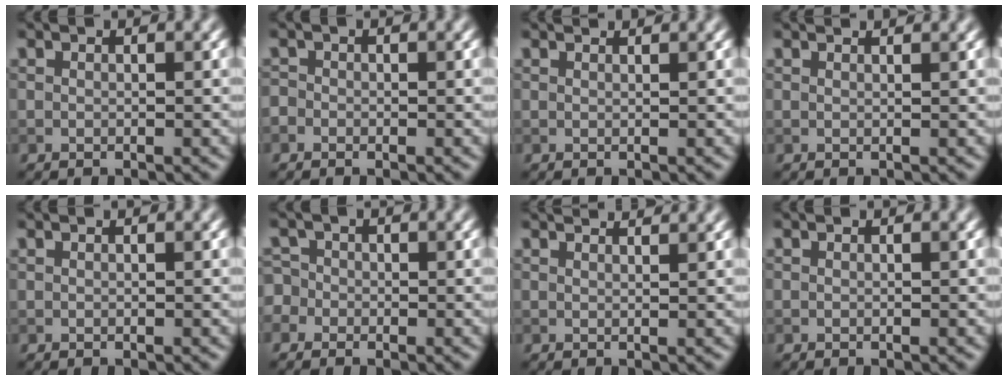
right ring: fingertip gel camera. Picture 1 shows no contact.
{"total": 0.9, "force": [-0.5, 0.7, 0.1], "torque": [0.002, -0.002, -0.012]}
{"total": 1.2, "force": [1.2, 0.1, 0.3], "torque": [-0.011, -0.002, 0.008]}
{"total": 1.7, "force": [1.5, 0.4, 0.6], "torque": [-0.008, -0.001, 0.007]}
{"total": 0.0}
{"total": 2.6, "force": [-0.9, 2.4, 0.7], "torque": [0.000, 0.015, -0.038]}
{"total": 3.5, "force": [2.9, 1.1, 1.6], "torque": [-0.003, 0.019, 0.007]}
{"total": 0.0}